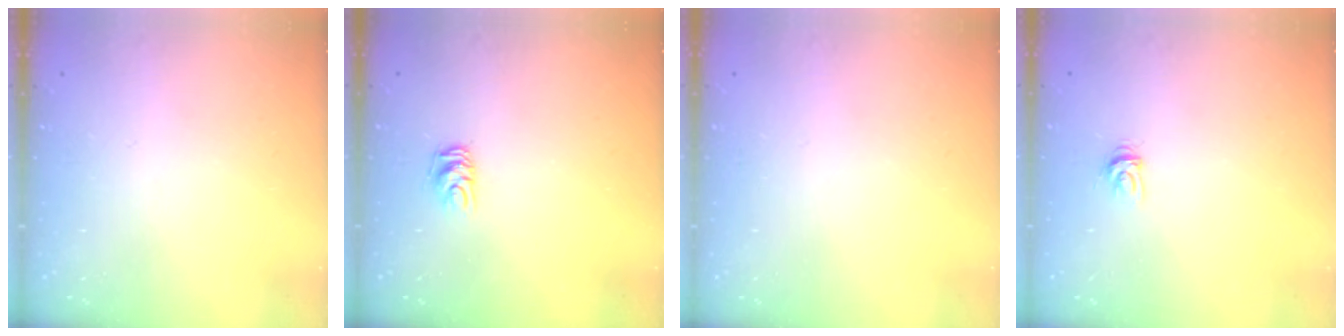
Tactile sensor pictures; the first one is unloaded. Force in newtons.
{"total": 6.1, "press": 6.0, "slide": 0.8}
{"total": 0.0}
{"total": 3.7, "press": 3.7, "slide": 0.1}